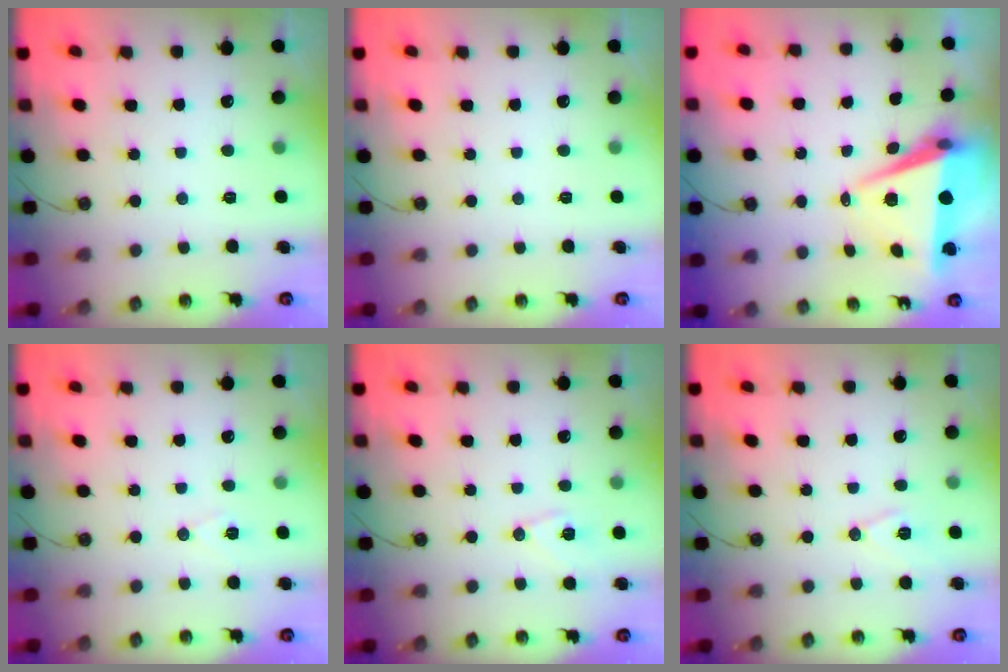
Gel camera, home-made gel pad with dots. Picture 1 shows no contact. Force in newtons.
{"total": 0.0}
{"total": 8.1, "press": 6.9, "slide": 4.3}
{"total": 6.5, "press": 4.8, "slide": 4.4}
{"total": 7.9, "press": 7.9, "slide": 0.9}
{"total": 8.6, "press": 7.9, "slide": 3.5}